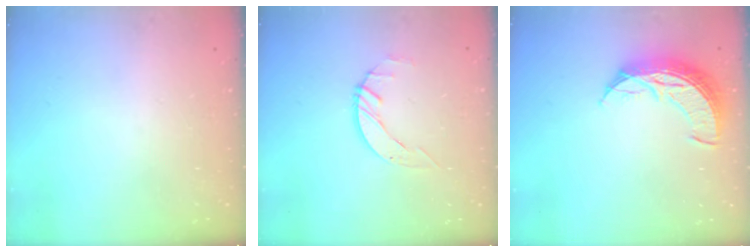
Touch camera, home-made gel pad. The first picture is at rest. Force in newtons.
{"total": 2.9, "press": 2.8, "slide": 0.3}
{"total": 9.8, "press": 9.8, "slide": 0.9}